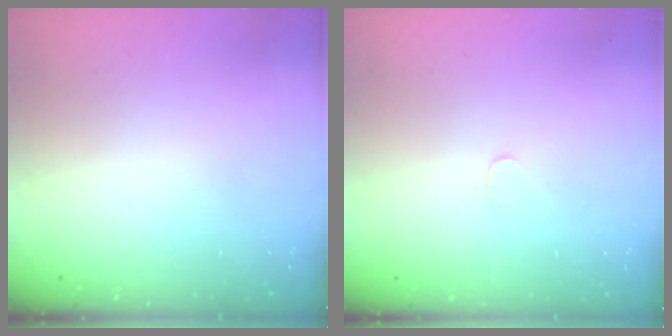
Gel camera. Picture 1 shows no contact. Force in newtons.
{"total": 3.0, "press": 3.0, "slide": 0.2}